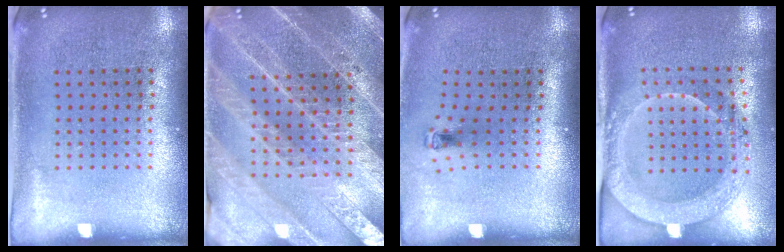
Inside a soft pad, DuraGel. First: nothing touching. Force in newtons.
{"total": 4.0, "press": 3.7, "slide": 1.5}
{"total": 0.6, "press": 0.3, "slide": 0.5}
{"total": 2.0, "press": 2.0, "slide": 0.5}